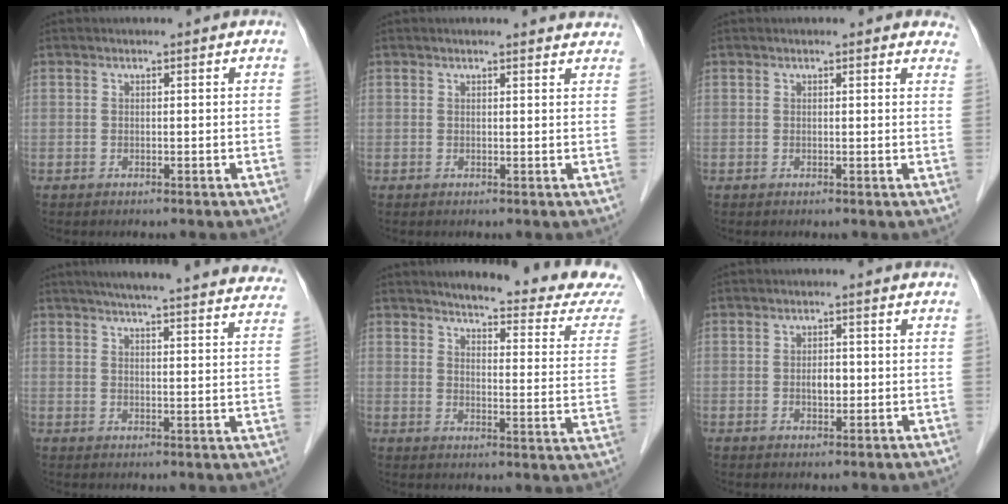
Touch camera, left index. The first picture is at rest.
{"total": 3.4, "force": [3.2, 0.3, 1.0], "torque": [-0.016, 0.007, 0.026]}
{"total": 3.7, "force": [3.3, 1.1, 1.3], "torque": [0.002, -0.002, 0.017]}
{"total": 27.5, "force": [25.0, 2.2, 11.3], "torque": [-0.162, -0.033, 0.292]}
{"total": 18.0, "force": [16.8, 0.8, 6.4], "torque": [-0.075, -0.083, 0.182]}
{"total": 2.1, "force": [-0.3, 1.1, 1.7], "torque": [-0.029, 0.002, -0.003]}